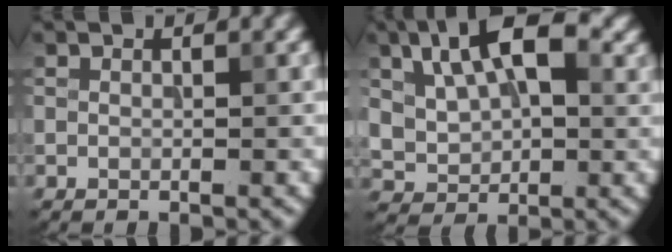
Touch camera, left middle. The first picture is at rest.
{"total": 8.8, "force": [2.8, 5.2, 6.5], "torque": [-0.127, 0.012, 0.044]}